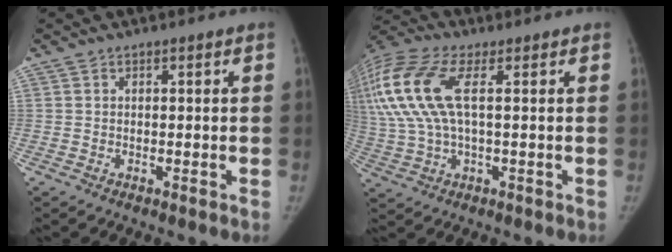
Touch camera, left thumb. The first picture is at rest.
{"total": 18.5, "force": [4.3, 8.4, 16.0], "torque": [-0.400, 0.022, 0.075]}